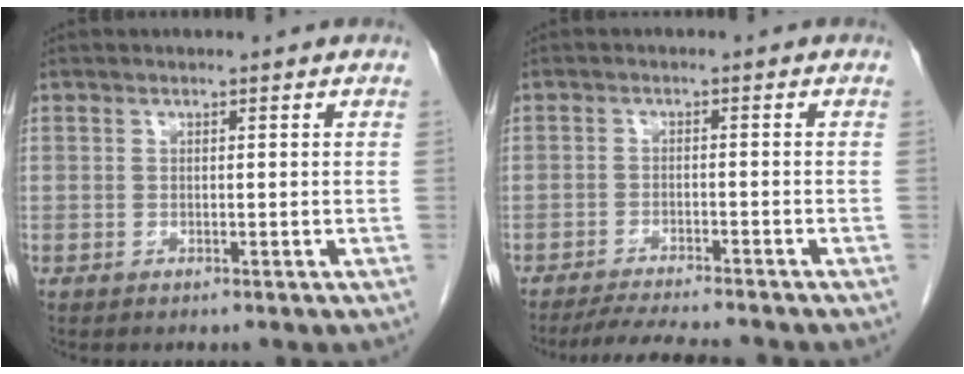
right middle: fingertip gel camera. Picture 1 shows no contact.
{"total": 8.1, "force": [-7.4, 0.1, 3.3], "torque": [-0.050, -0.015, -0.116]}